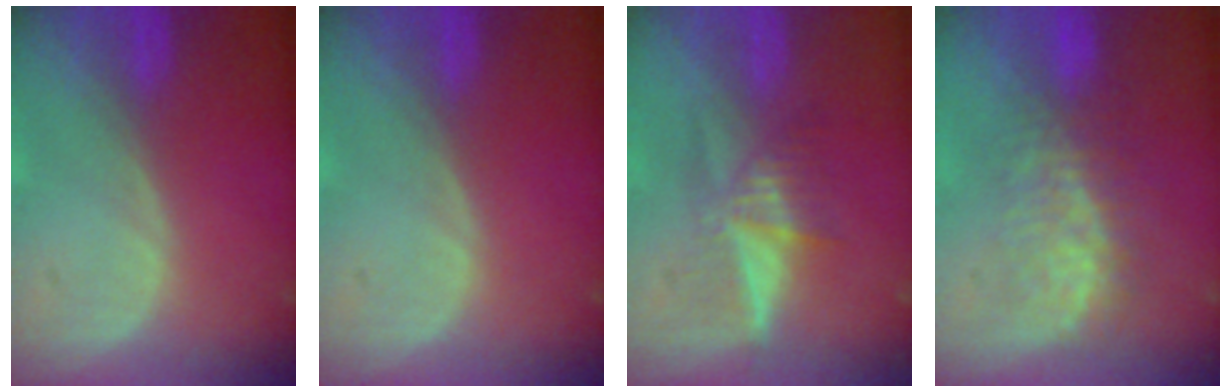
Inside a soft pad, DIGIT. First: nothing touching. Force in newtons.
{"total": 0.0}
{"total": 5.2, "press": 4.8, "slide": 1.8}
{"total": 7.5, "press": 7.3, "slide": 1.7}